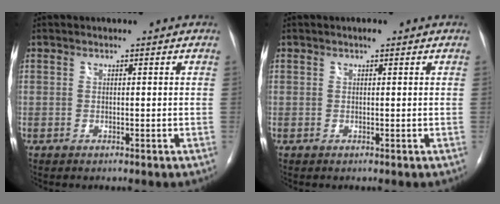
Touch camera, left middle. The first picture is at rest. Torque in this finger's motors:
{"motor_torque": [0.25, -0.38, 0.13, 0.02]}